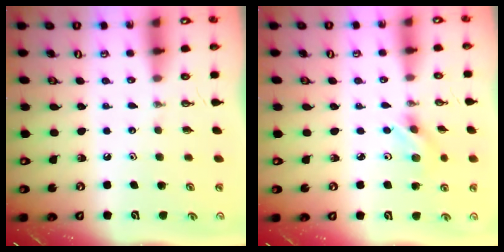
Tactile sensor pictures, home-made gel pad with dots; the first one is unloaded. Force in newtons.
{"total": 2.7, "press": 2.7, "slide": 0.3}